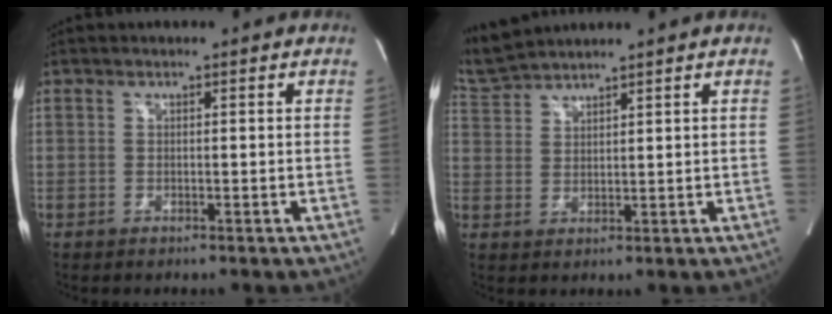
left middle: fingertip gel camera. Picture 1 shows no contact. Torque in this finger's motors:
{"motor_torque": [-0.22, -0.46, -0.14, 0.00]}